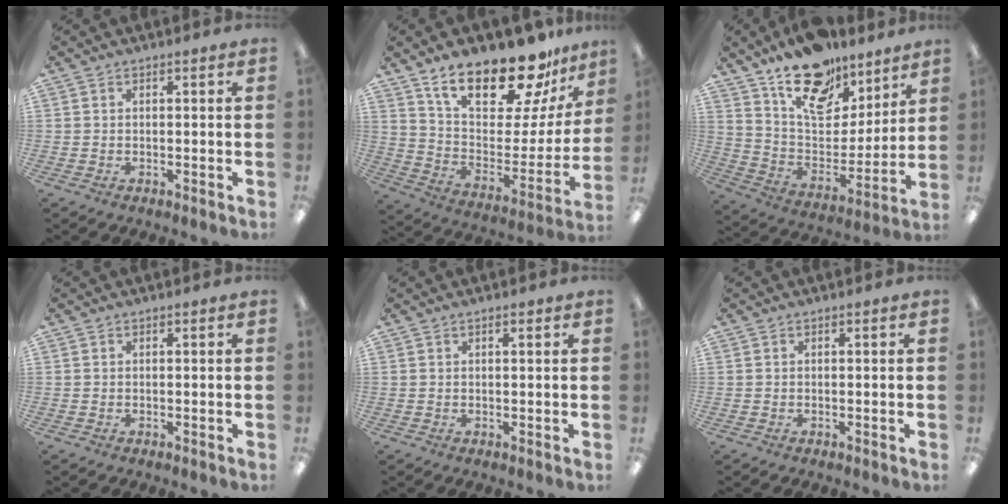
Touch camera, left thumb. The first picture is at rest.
{"total": 22.3, "force": [17.7, 7.5, 11.4], "torque": [-0.191, -0.122, 0.305]}
{"total": 18.7, "force": [14.0, 9.2, 8.2], "torque": [-0.139, -0.092, 0.249]}
{"total": 0.0}
{"total": 0.9, "force": [0.6, 0.2, 0.6], "torque": [-0.013, 0.000, 0.011]}
{"total": 0.0}